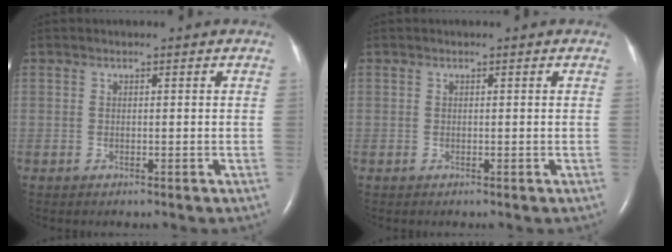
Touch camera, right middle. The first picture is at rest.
{"total": 0.0}